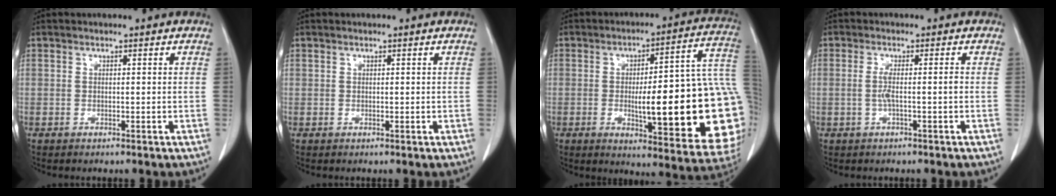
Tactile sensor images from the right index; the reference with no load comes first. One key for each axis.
{"total": 0.0}
{"total": 25.4, "fx": -3.0, "fy": 4.2, "fz": 24.9, "tx": -0.239, "ty": 0.009, "tz": -0.037}
{"total": 2.6, "fx": -0.5, "fy": -0.2, "fz": 2.6, "tx": -0.048, "ty": 0.001, "tz": -0.009}